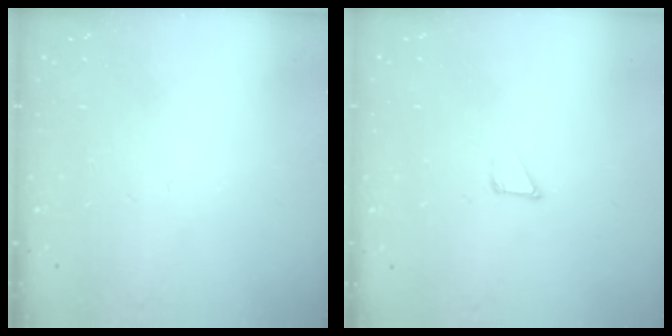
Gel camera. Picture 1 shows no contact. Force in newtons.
{"total": 1.2, "press": 1.2, "slide": 0.0}